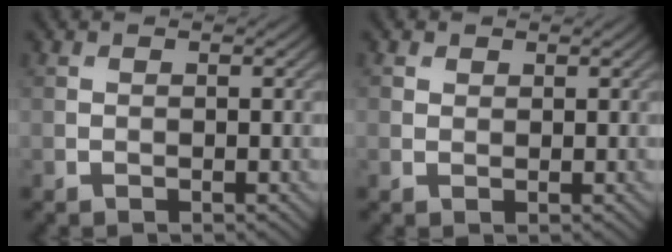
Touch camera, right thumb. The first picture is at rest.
{"total": 1.0, "force": [0.6, 0.7, 0.2], "torque": [-0.003, 0.001, 0.010]}